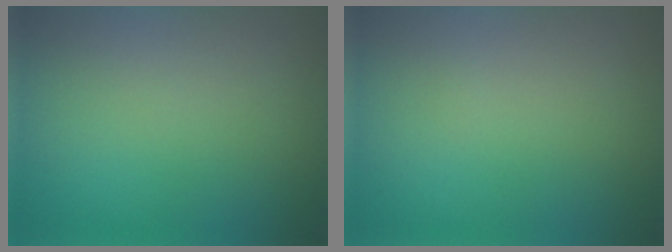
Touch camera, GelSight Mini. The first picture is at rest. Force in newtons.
{"total": 0.0}